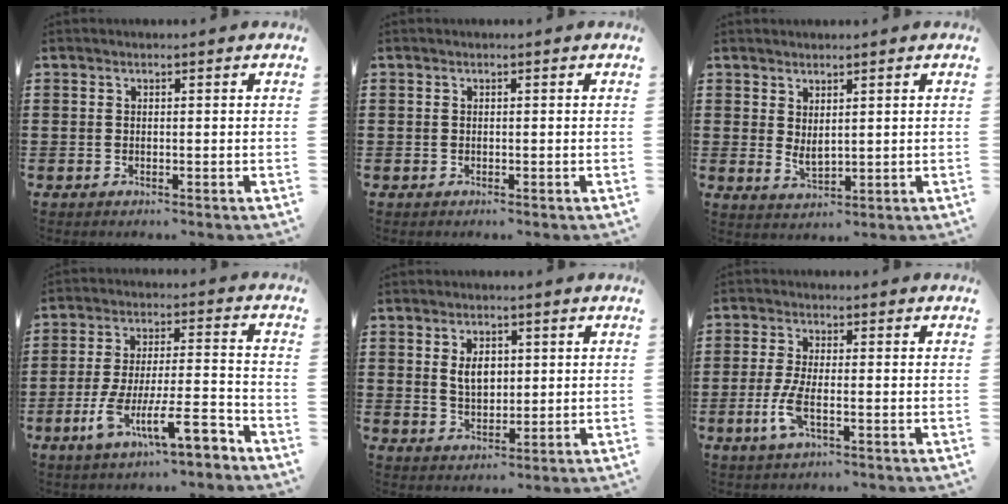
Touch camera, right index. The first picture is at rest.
{"total": 0.0}
{"total": 2.3, "force": [1.3, 1.0, 1.6], "torque": [-0.032, 0.002, 0.024]}
{"total": 12.7, "force": [-7.5, 2.8, 9.9], "torque": [-0.194, 0.003, -0.138]}
{"total": 4.1, "force": [1.0, 2.6, 3.0], "torque": [-0.058, 0.008, 0.015]}
{"total": 4.8, "force": [-1.7, 1.1, 4.3], "torque": [-0.107, -0.016, -0.038]}